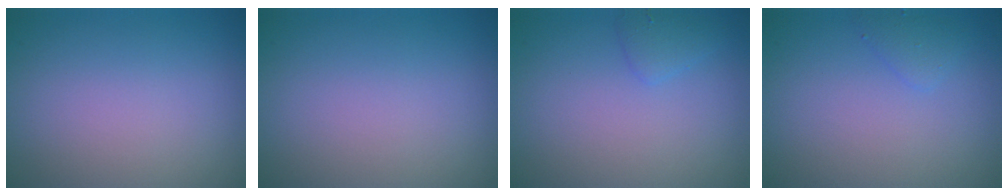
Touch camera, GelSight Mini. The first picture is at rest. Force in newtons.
{"total": 0.0}
{"total": 1.1, "press": 1.1, "slide": 0.1}
{"total": 1.1, "press": 1.1, "slide": 0.0}